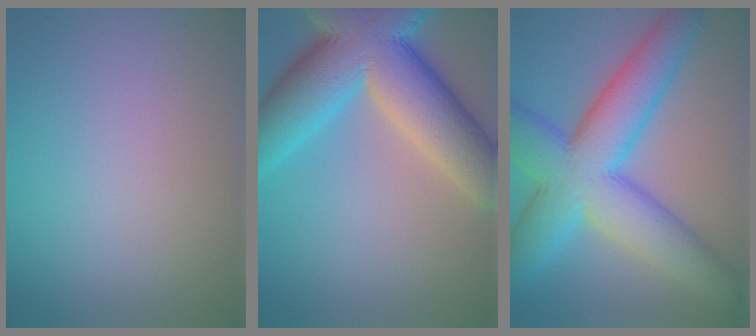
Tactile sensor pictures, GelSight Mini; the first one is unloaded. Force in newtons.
{"total": 13.2, "press": 13.2, "slide": 0.6}
{"total": 11.4, "press": 11.4, "slide": 0.1}